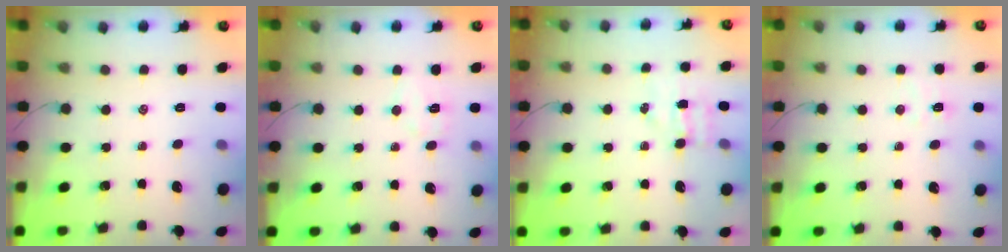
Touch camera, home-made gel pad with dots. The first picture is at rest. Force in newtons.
{"total": 5.7, "press": 5.7, "slide": 0.8}
{"total": 3.8, "press": 3.7, "slide": 0.8}
{"total": 3.6, "press": 3.4, "slide": 1.1}